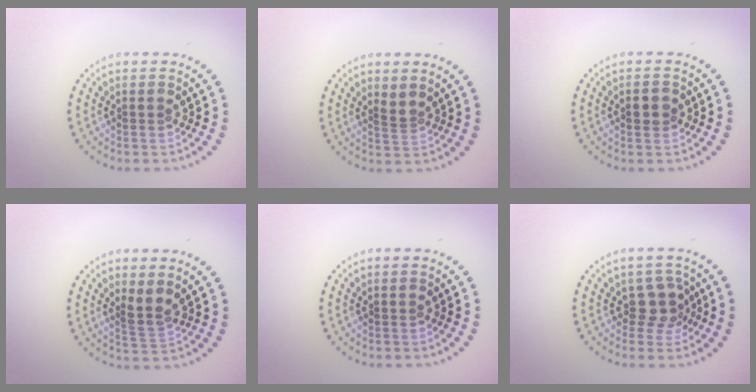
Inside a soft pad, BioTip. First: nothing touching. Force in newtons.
{"total": 1.0, "press": 0.6, "slide": 0.8}
{"total": 1.6, "press": 1.6, "slide": 0.2}
{"total": 2.2, "press": 1.7, "slide": 1.4}
{"total": 0.0}
{"total": 2.2, "press": 1.8, "slide": 1.3}